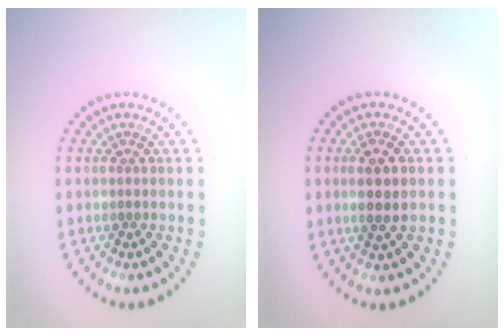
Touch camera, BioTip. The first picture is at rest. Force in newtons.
{"total": 2.0, "press": 1.9, "slide": 0.6}